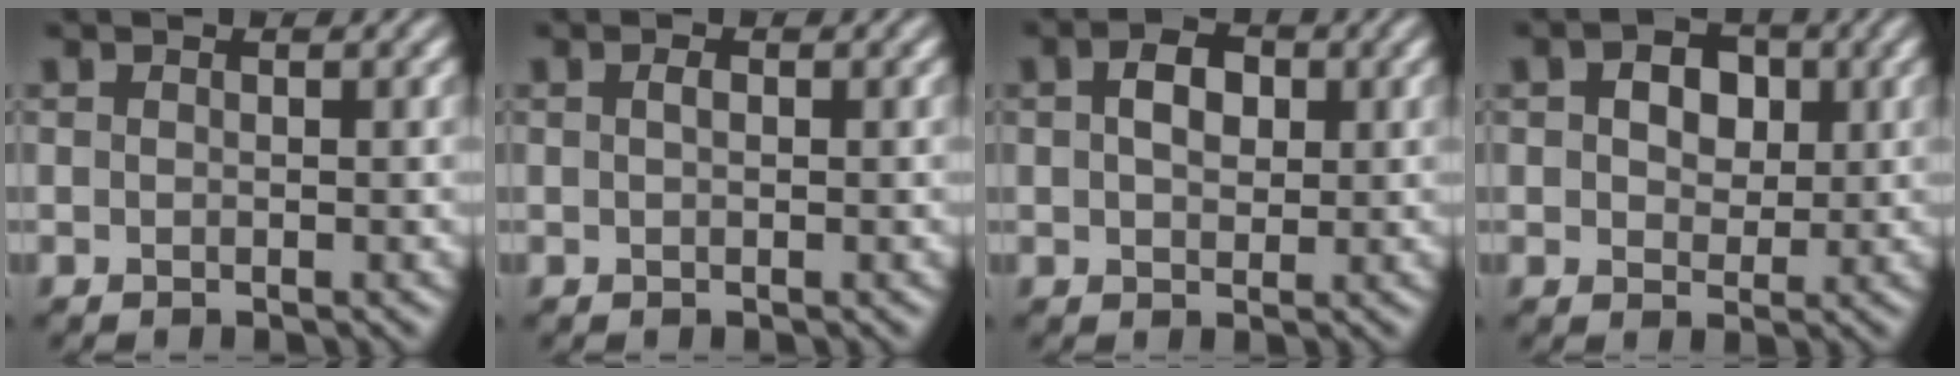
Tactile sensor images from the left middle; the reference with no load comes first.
{"total": 0.7, "force": [0.2, 0.3, 0.6], "torque": [-0.012, 0.002, 0.002]}
{"total": 3.3, "force": [0.8, 2.2, 2.4], "torque": [-0.045, 0.005, 0.011]}
{"total": 4.5, "force": [1.3, 3.1, 3.0], "torque": [-0.042, 0.007, 0.006]}